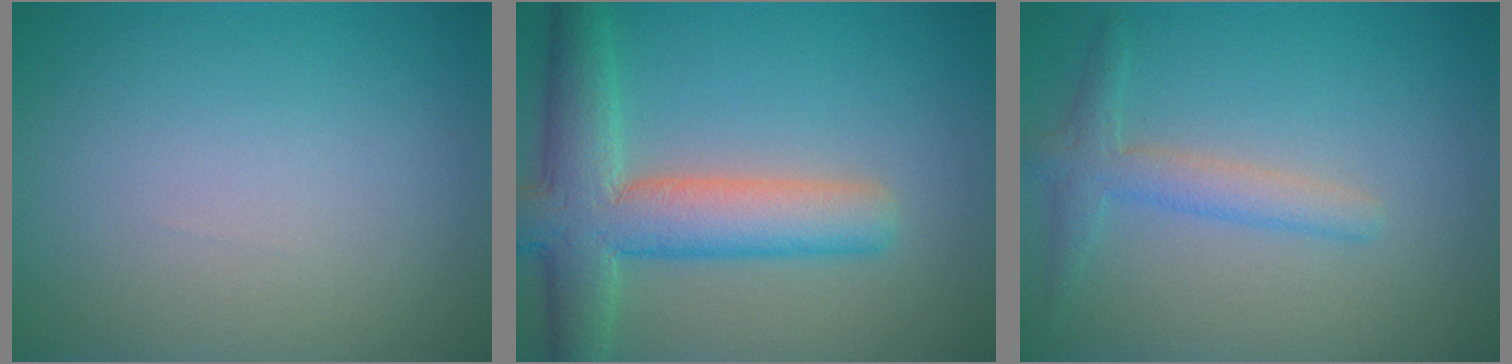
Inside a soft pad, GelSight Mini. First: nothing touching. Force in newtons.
{"total": 7.6, "press": 7.6, "slide": 0.4}
{"total": 2.5, "press": 2.5, "slide": 0.1}